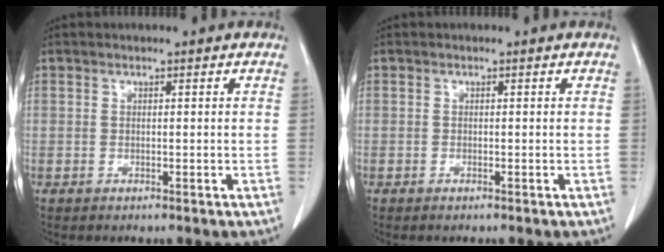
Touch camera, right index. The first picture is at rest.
{"total": 0.0}